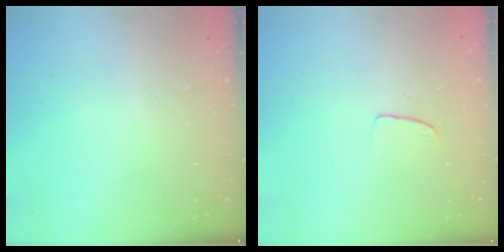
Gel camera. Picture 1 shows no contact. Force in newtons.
{"total": 5.9, "press": 5.9, "slide": 0.4}